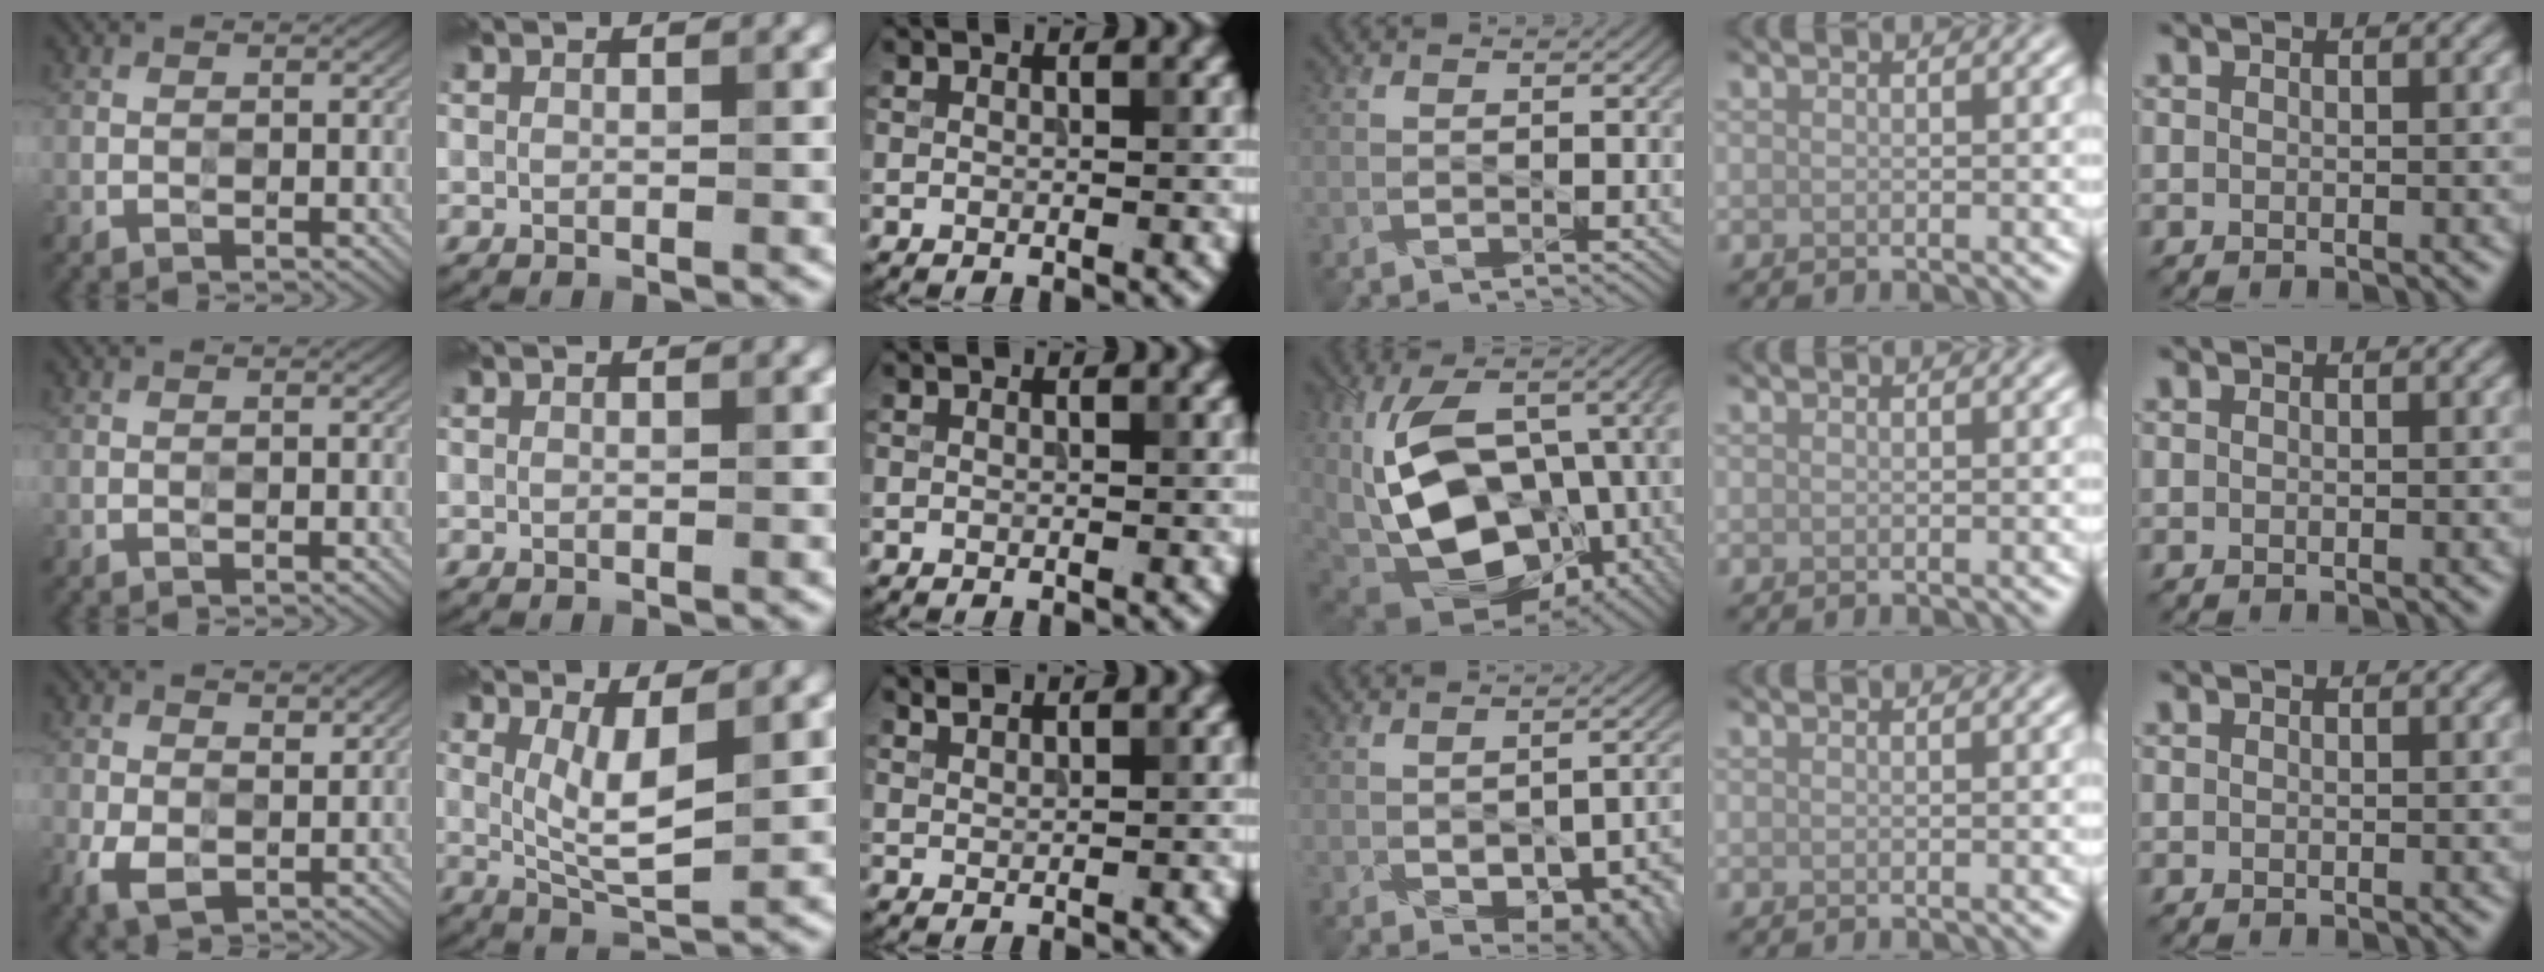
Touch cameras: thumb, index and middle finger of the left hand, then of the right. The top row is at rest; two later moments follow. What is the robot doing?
{"motion": "wipe", "object": "mirror"}